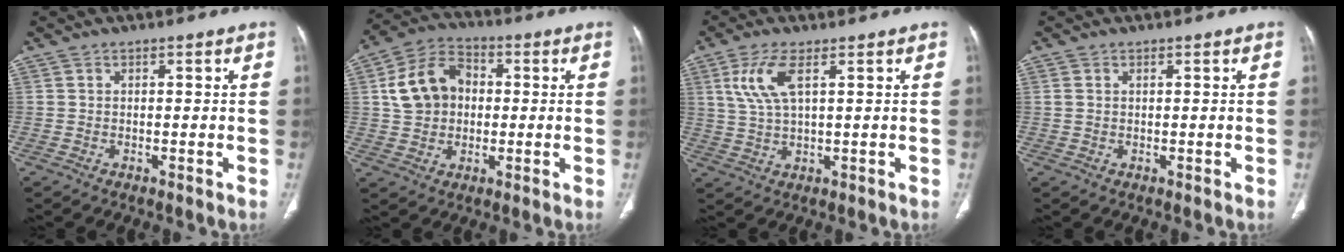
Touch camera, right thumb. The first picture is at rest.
{"total": 11.7, "force": [1.3, 9.1, 7.2], "torque": [-0.114, 0.020, 0.017]}
{"total": 7.1, "force": [2.7, 2.4, 6.1], "torque": [-0.148, -0.005, 0.061]}
{"total": 1.1, "force": [0.3, 0.7, 0.8], "torque": [-0.029, 0.010, 0.012]}